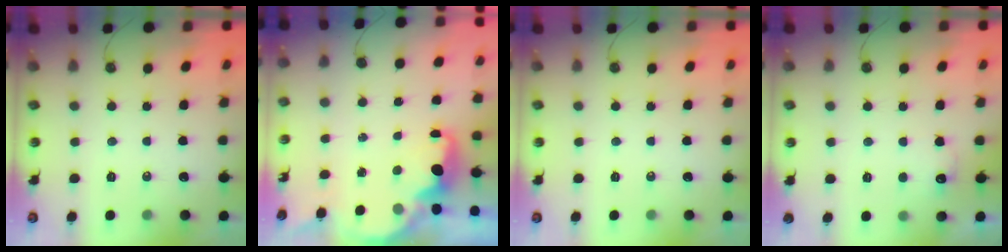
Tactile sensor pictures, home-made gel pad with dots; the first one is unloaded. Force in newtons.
{"total": 2.3, "press": 2.2, "slide": 0.5}
{"total": 0.0}
{"total": 5.3, "press": 5.1, "slide": 1.2}